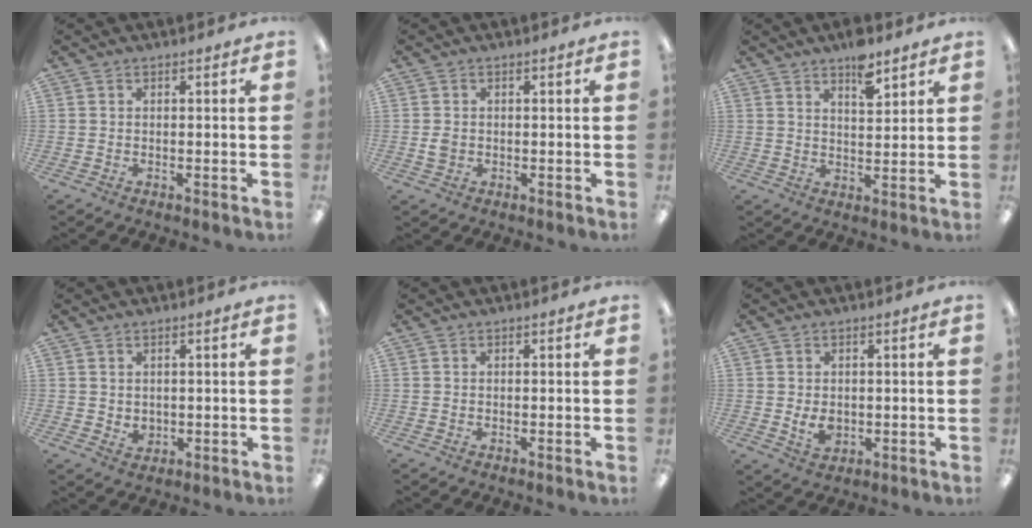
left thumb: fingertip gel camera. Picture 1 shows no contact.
{"total": 1.9, "force": [0.0, 1.5, 1.1], "torque": [-0.013, 0.000, -0.003]}
{"total": 6.7, "force": [5.1, 2.5, 3.5], "torque": [-0.042, -0.034, 0.085]}
{"total": 2.1, "force": [1.2, 1.6, 0.8], "torque": [-0.009, -0.004, 0.019]}
{"total": 0.0}
{"total": 3.9, "force": [0.1, 2.7, 2.7], "torque": [-0.039, -0.006, -0.001]}